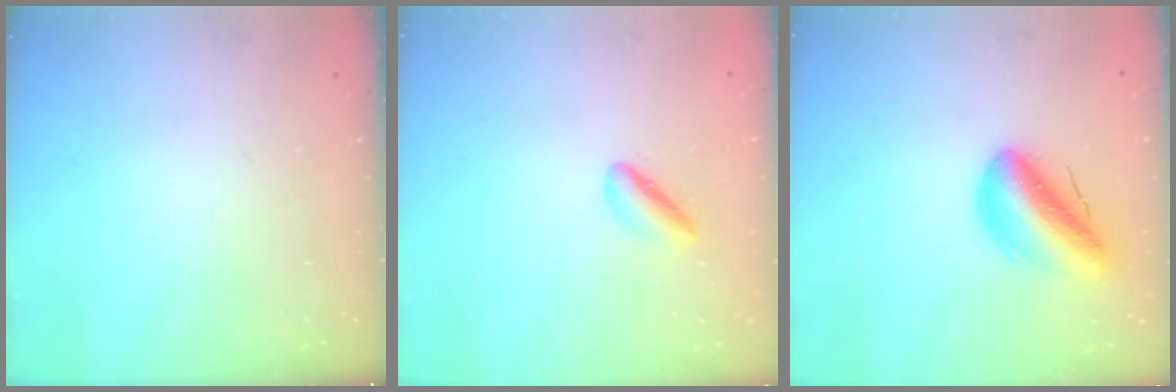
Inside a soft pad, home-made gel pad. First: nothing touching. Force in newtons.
{"total": 2.9, "press": 2.9, "slide": 0.5}
{"total": 12.1, "press": 12.0, "slide": 1.8}